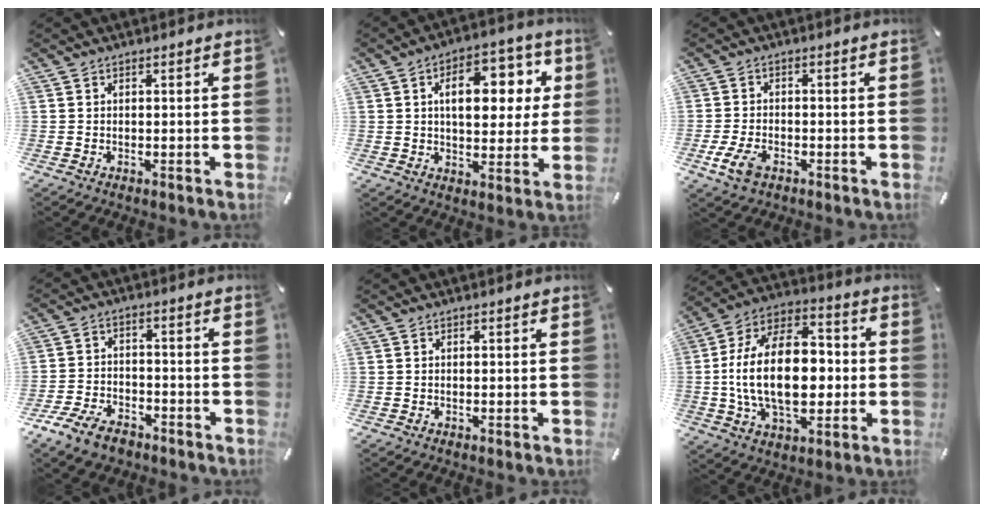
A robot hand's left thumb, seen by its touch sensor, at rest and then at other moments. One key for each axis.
{"total": 14.0, "fx": 4.2, "fy": 8.6, "fz": 10.3, "tx": -0.142, "ty": -0.006, "tz": 0.066}
{"total": 5.6, "fx": -2.7, "fy": 3.3, "fz": 3.7, "tx": -0.099, "ty": 0.000, "tz": -0.054}
{"total": 7.8, "fx": -5.5, "fy": 4.3, "fz": 3.4, "tx": -0.079, "ty": 0.023, "tz": -0.105}
{"total": 0.0}
{"total": 22.2, "fx": -1.6, "fy": 13.8, "fz": 17.3, "tx": -0.330, "ty": 0.006, "tz": -0.029}